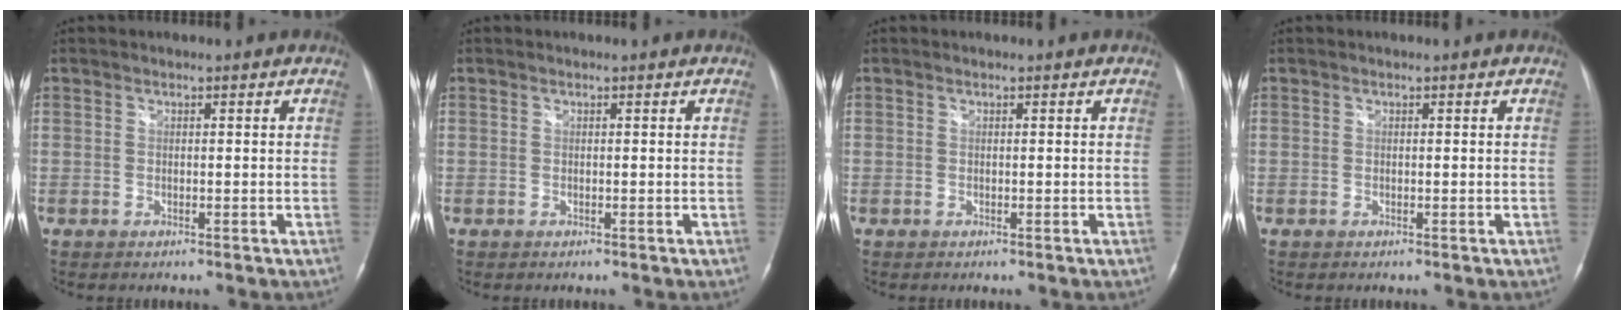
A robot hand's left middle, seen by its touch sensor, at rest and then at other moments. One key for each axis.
{"total": 0.0}
{"total": 0.0}
{"total": 0.0}